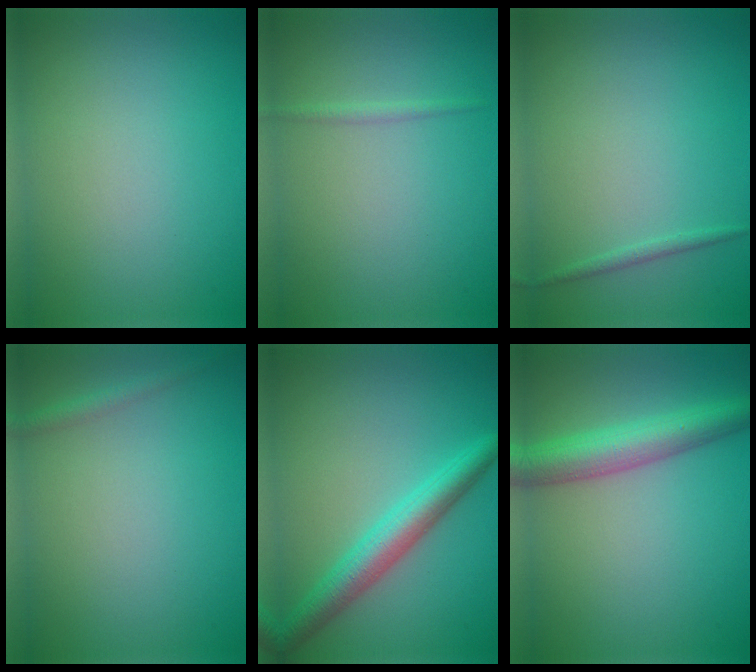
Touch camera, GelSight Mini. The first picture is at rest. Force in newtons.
{"total": 0.8, "press": 0.8, "slide": 0.1}
{"total": 0.7, "press": 0.7, "slide": 0.0}
{"total": 1.1, "press": 1.1, "slide": 0.1}
{"total": 4.7, "press": 4.7, "slide": 0.2}
{"total": 5.2, "press": 5.2, "slide": 0.1}